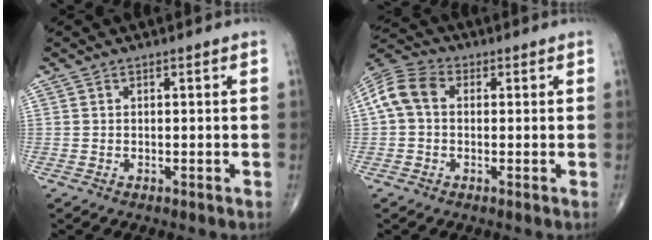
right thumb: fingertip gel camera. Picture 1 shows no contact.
{"total": 7.9, "force": [0.7, 5.7, 5.4], "torque": [-0.110, 0.029, 0.003]}